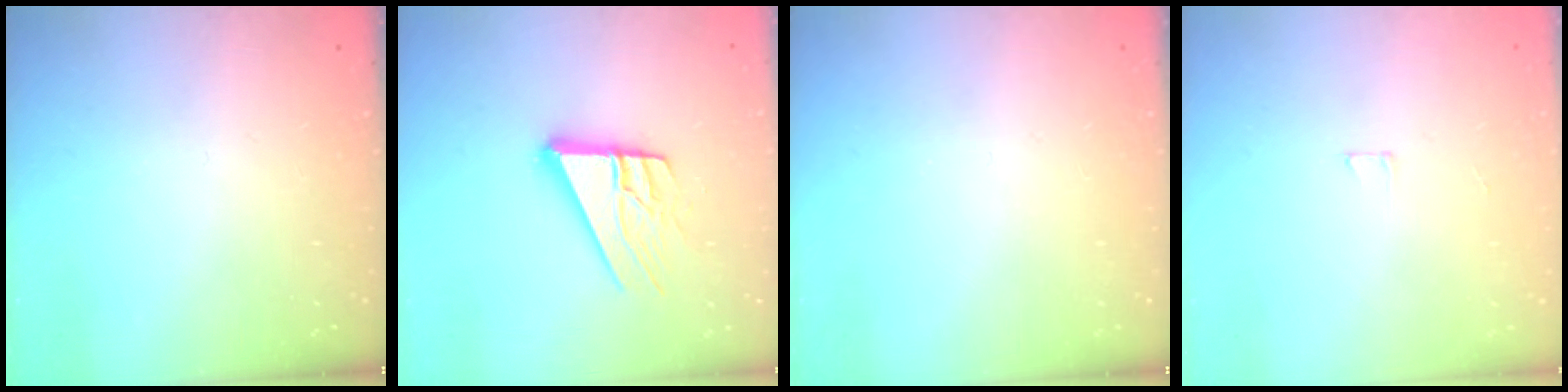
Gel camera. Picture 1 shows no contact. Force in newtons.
{"total": 14.1, "press": 13.9, "slide": 2.4}
{"total": 0.0}
{"total": 1.8, "press": 1.8, "slide": 0.1}